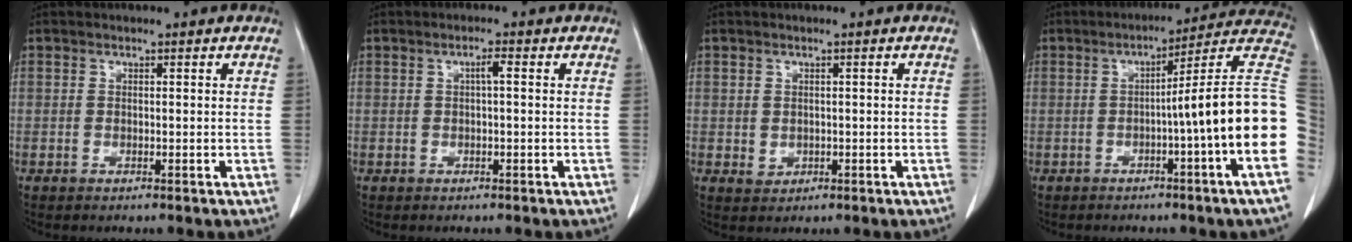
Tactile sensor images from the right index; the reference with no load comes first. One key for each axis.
{"total": 1.5, "fx": 0.2, "fy": 0.1, "fz": 1.4, "tx": -0.025, "ty": 0.005, "tz": 0.003}
{"total": 1.6, "fx": 0.0, "fy": 1.6, "fz": 0.5, "tx": -0.006, "ty": 0.001, "tz": 0.007}
{"total": 15.5, "fx": -2.3, "fy": -2.5, "fz": 15.2, "tx": -0.175, "ty": 0.020, "tz": -0.043}